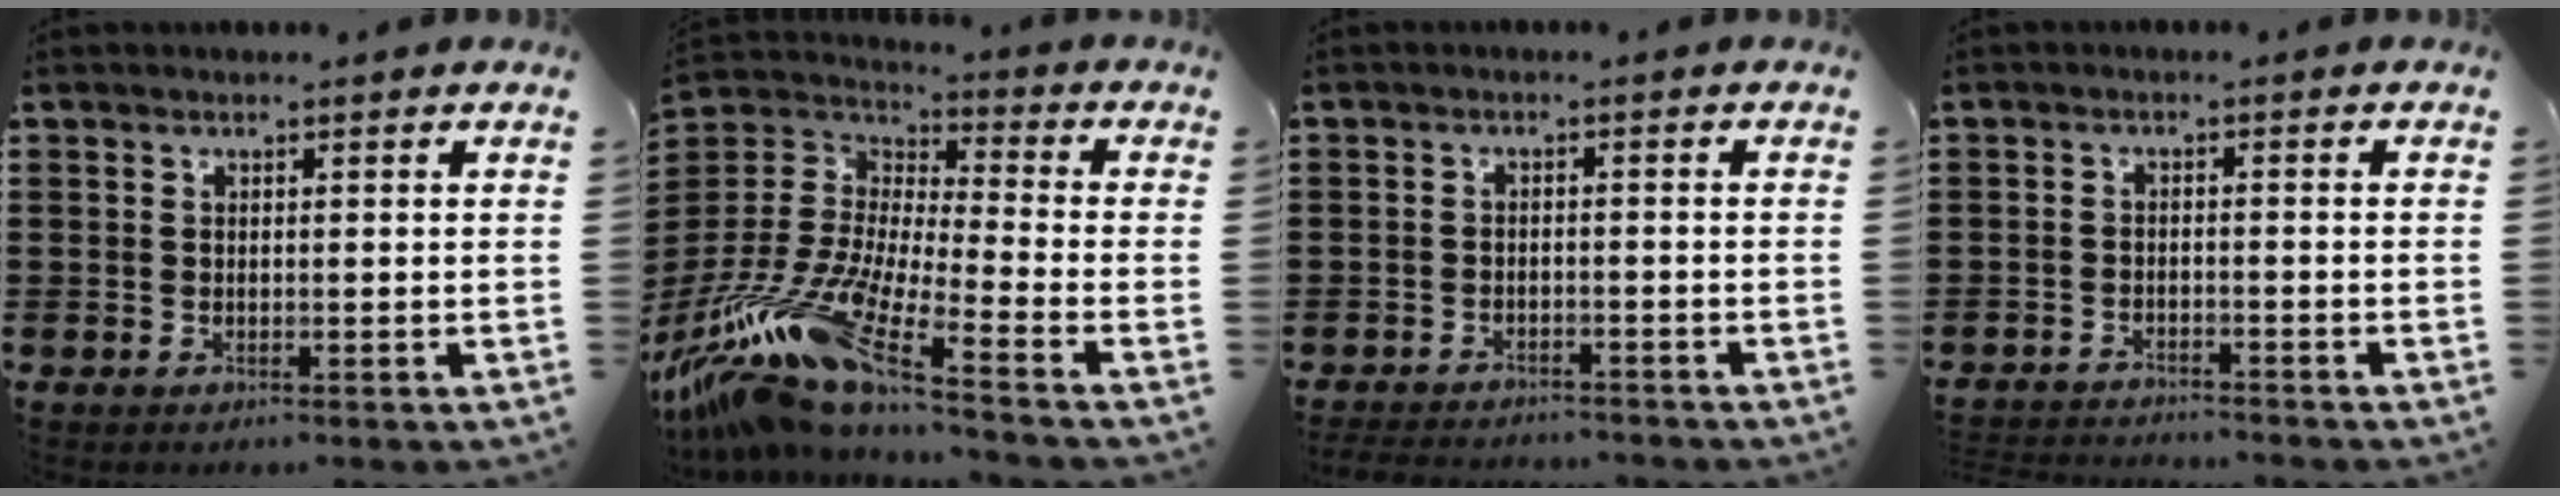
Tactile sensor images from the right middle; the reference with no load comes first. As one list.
[{"total": 14.7, "force": [-10.6, 1.7, 10.1], "torque": [-0.244, -0.010, -0.210]}, {"total": 3.0, "force": [-2.9, 0.5, 0.0], "torque": [-0.005, -0.001, -0.064]}, {"total": 2.5, "force": [-2.5, 0.2, -0.1], "torque": [-0.005, 0.001, -0.054]}]